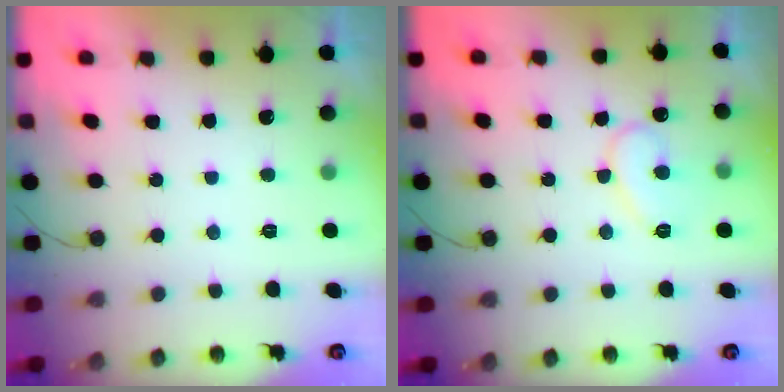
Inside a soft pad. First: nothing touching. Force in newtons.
{"total": 9.4, "press": 9.3, "slide": 0.8}